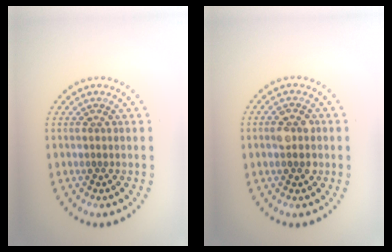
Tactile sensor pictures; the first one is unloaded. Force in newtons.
{"total": 2.7, "press": 2.7, "slide": 0.2}